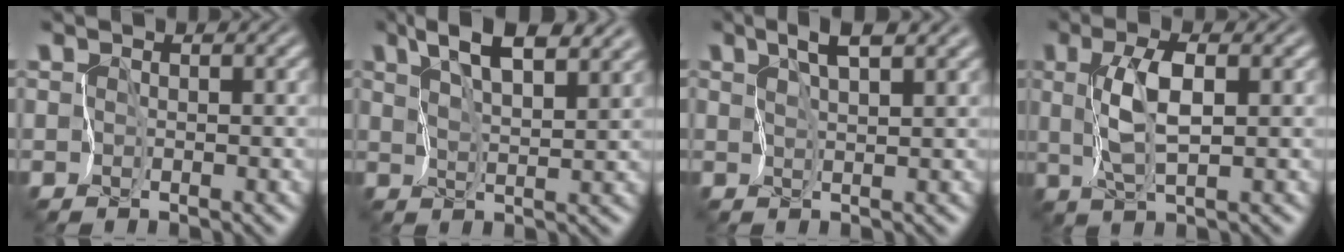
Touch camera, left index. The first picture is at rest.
{"total": 5.9, "force": [4.0, 1.8, 3.9], "torque": [-0.076, 0.010, 0.065]}
{"total": 2.7, "force": [1.9, 0.2, 2.0], "torque": [-0.045, 0.002, 0.036]}
{"total": 3.5, "force": [0.4, 1.1, 3.4], "torque": [-0.077, -0.001, 0.009]}